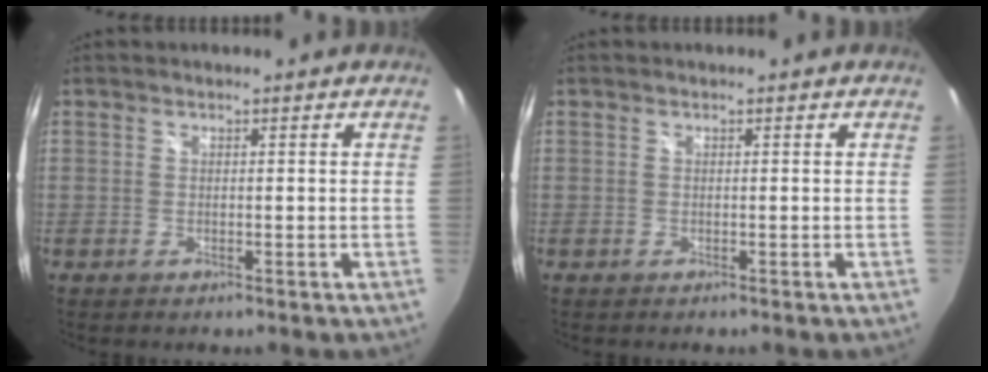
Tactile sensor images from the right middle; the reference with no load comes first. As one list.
[{"total": 0.0}]